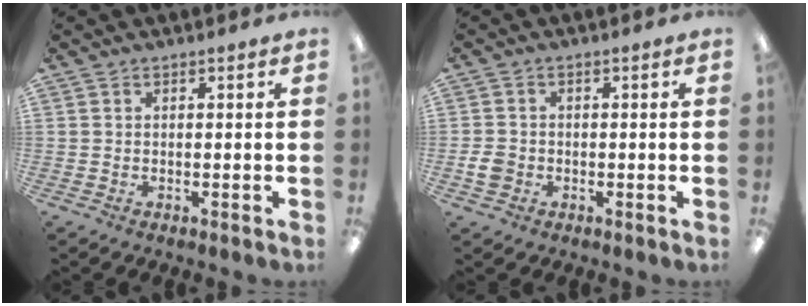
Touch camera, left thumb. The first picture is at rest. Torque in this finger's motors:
{"motor_torque": [-0.26, 0.33, 0.14, -0.08, 0.00]}